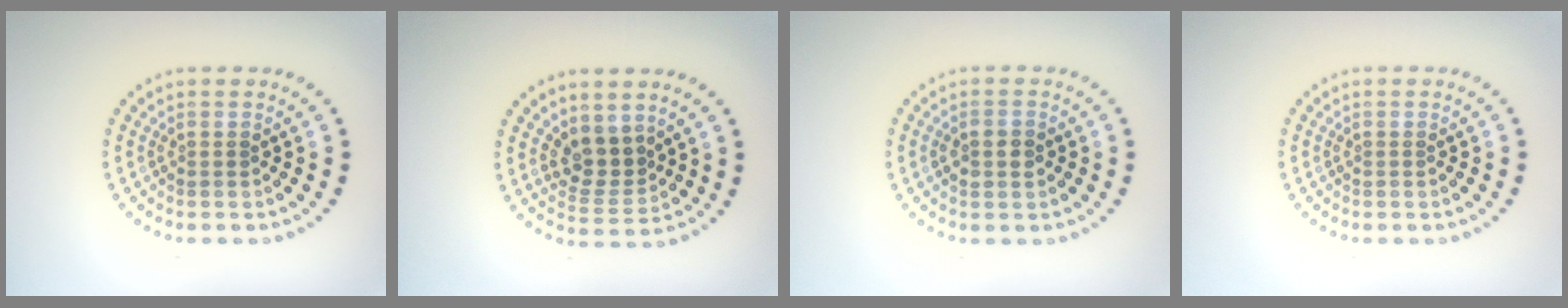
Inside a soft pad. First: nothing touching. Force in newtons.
{"total": 3.1, "press": 2.6, "slide": 1.7}
{"total": 1.5, "press": 1.4, "slide": 0.3}
{"total": 0.0}